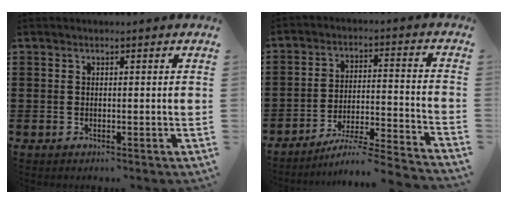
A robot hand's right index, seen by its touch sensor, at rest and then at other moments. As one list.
[{"total": 5.7, "force": [-5.1, -0.4, 2.5], "torque": [-0.050, -0.018, -0.101]}]